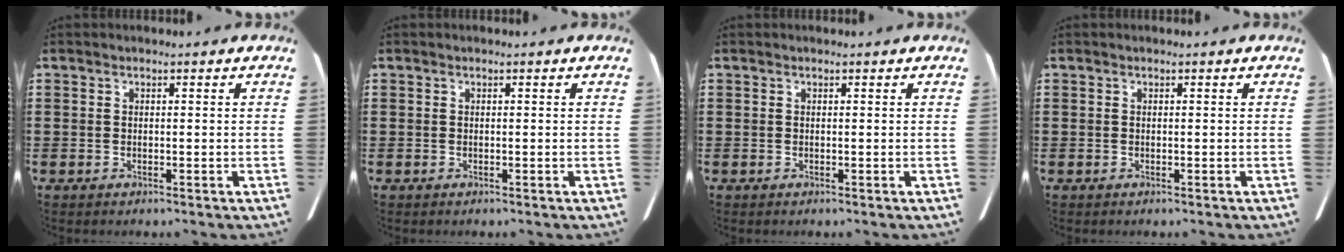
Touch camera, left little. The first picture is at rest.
{"total": 0.0}
{"total": 0.0}
{"total": 0.0}